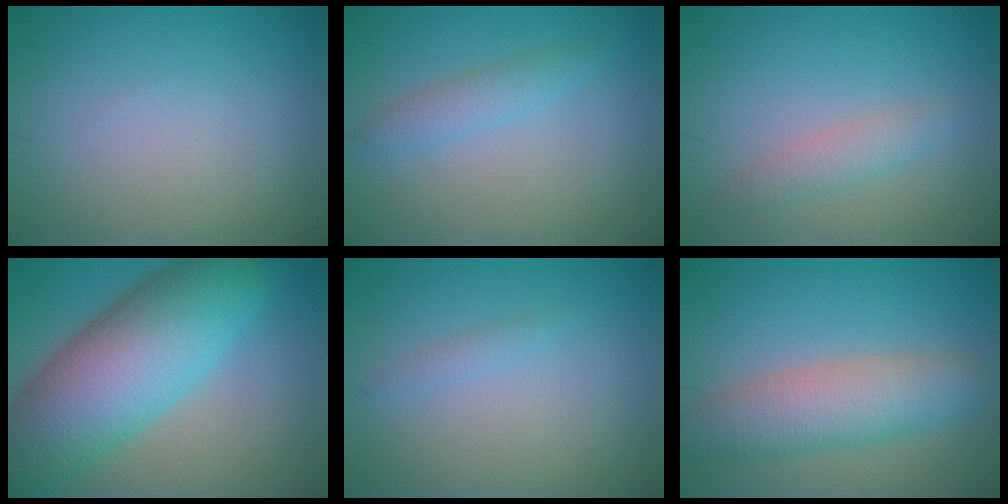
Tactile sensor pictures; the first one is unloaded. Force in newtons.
{"total": 2.0, "press": 2.0, "slide": 0.1}
{"total": 1.8, "press": 1.8, "slide": 0.0}
{"total": 12.2, "press": 12.2, "slide": 0.4}
{"total": 0.8, "press": 0.8, "slide": 0.1}
{"total": 5.7, "press": 5.6, "slide": 0.3}